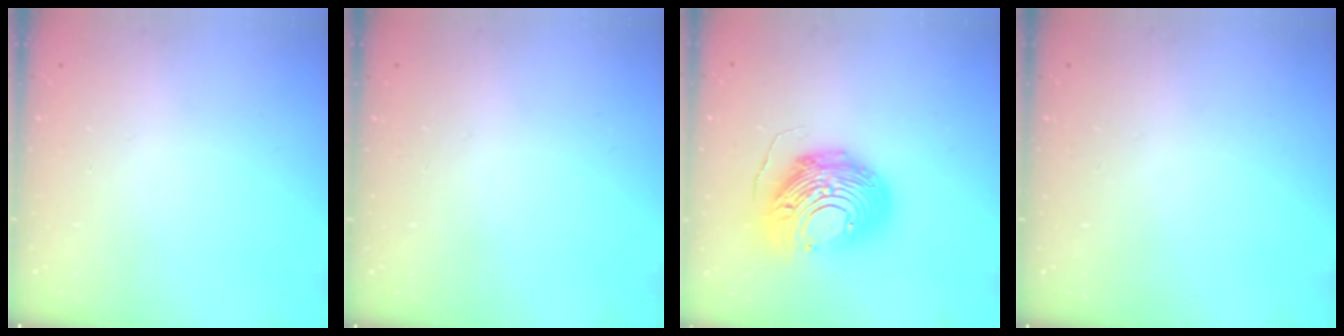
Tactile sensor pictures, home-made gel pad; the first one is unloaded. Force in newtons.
{"total": 0.0}
{"total": 18.1, "press": 18.0, "slide": 1.6}
{"total": 0.0}